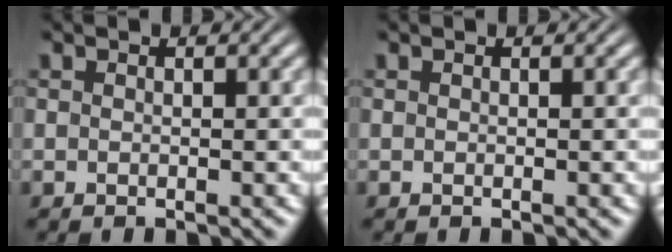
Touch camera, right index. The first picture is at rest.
{"total": 0.0}